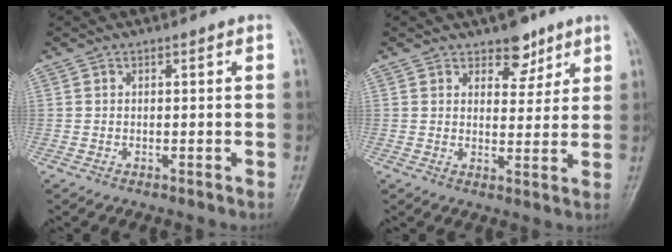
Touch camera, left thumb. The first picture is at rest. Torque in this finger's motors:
{"motor_torque": [0.81, 0.16, 0.37, -0.33, 0.03]}